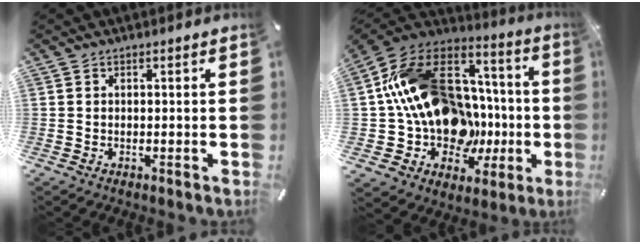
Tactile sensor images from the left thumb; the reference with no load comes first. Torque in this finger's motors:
{"motor_torque": [1.61, 3.39, 1.90, -0.87, 0.40]}